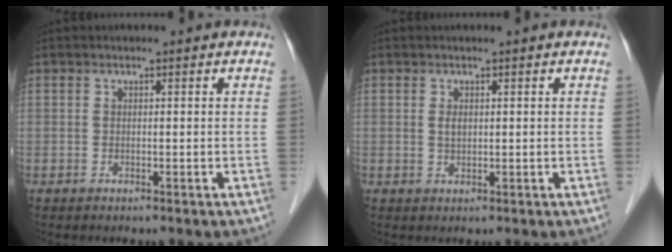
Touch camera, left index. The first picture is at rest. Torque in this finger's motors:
{"motor_torque": [0.07, 0.10, -0.06, -0.03]}